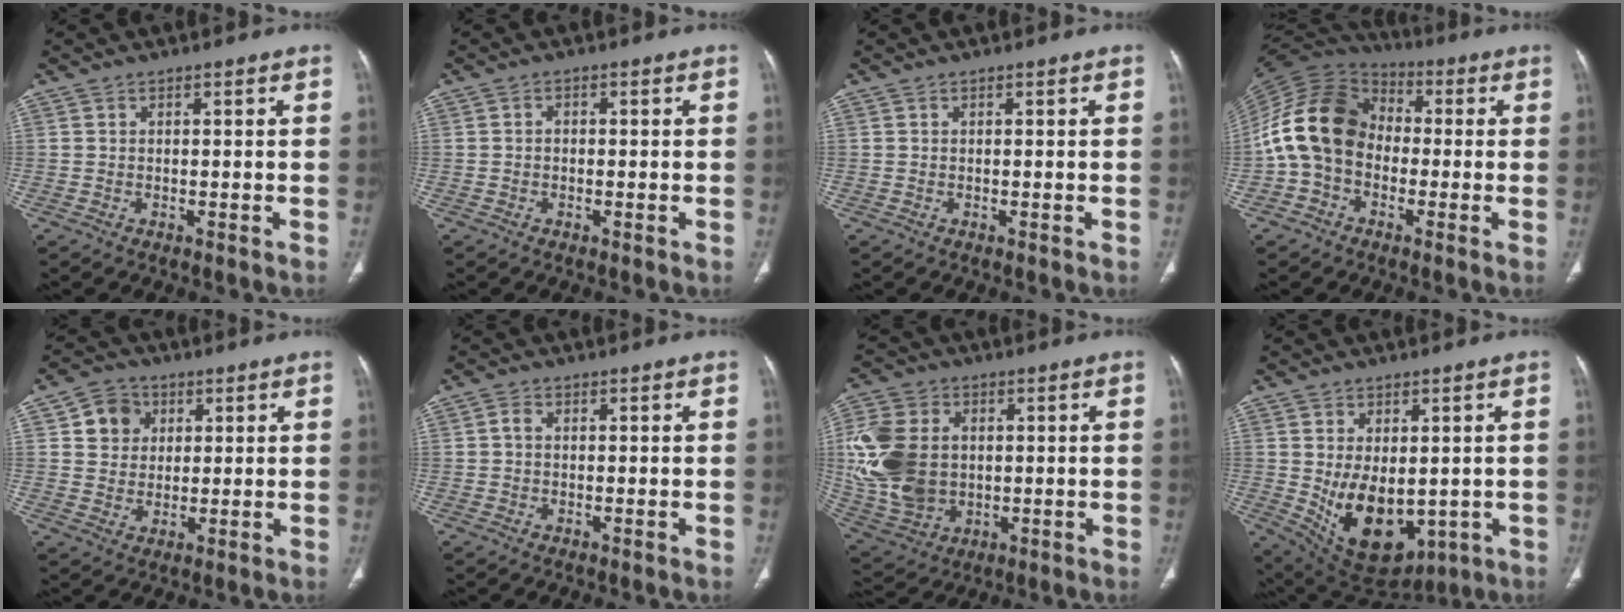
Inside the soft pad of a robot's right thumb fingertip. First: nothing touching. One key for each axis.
{"total": 1.0, "fx": -0.2, "fy": 0.8, "fz": 0.6, "tx": -0.008, "ty": 0.004, "tz": -0.005}
{"total": 0.0}
{"total": 15.2, "fx": -1.9, "fy": 11.7, "fz": 9.4, "tx": -0.173, "ty": 0.044, "tz": -0.050}
{"total": 7.1, "fx": 2.3, "fy": 6.3, "fz": 2.5, "tx": -0.013, "ty": -0.005, "tz": 0.040}
{"total": 1.5, "fx": 0.1, "fy": 1.2, "fz": 0.9, "tx": -0.014, "ty": 0.004, "tz": 0.001}
{"total": 17.5, "fx": 1.1, "fy": 13.1, "fz": 11.6, "tx": -0.235, "ty": 0.000, "tz": 0.035}
{"total": 14.2, "fx": -1.4, "fy": 8.8, "fz": 11.0, "tx": -0.155, "ty": -0.018, "tz": 0.014}